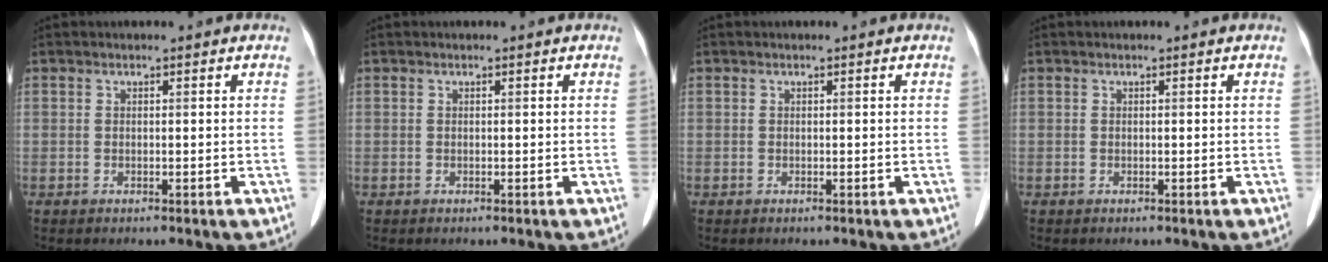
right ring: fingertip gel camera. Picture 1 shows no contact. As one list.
[{"total": 0.0}, {"total": 0.0}, {"total": 0.0}]